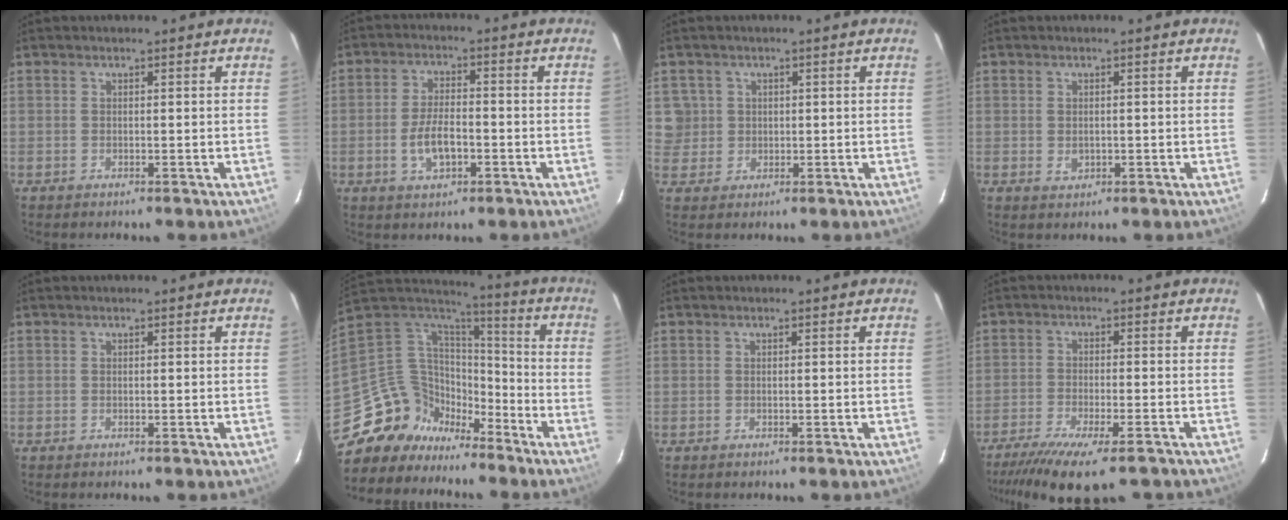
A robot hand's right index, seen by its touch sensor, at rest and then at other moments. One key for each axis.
{"total": 6.2, "fx": -2.1, "fy": 2.9, "fz": 5.1, "tx": -0.106, "ty": 0.002, "tz": -0.035}
{"total": 4.5, "fx": 0.8, "fy": 4.4, "fz": 0.4, "tx": 0.011, "ty": 0.017, "tz": 0.019}
{"total": 1.9, "fx": -0.3, "fy": 1.5, "fz": 1.1, "tx": -0.018, "ty": 0.000, "tz": -0.002}
{"total": 0.0}
{"total": 15.1, "fx": -11.7, "fy": 9.1, "fz": 2.8, "tx": -0.086, "ty": 0.037, "tz": -0.211}
{"total": 0.0}
{"total": 13.9, "fx": -11.3, "fy": 2.5, "fz": 7.6, "tx": -0.160, "ty": -0.042, "tz": -0.180}